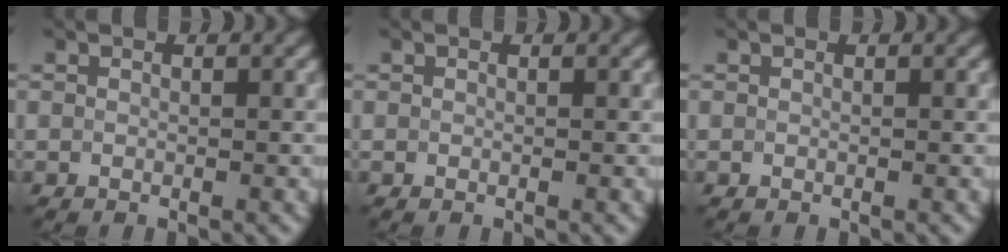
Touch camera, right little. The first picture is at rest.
{"total": 0.0}
{"total": 0.0}